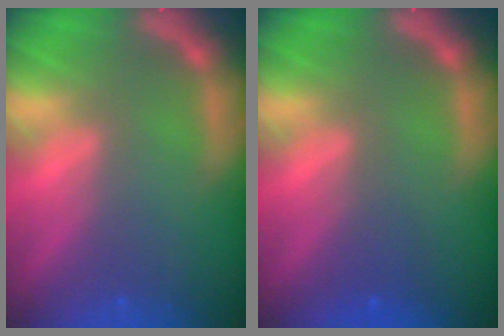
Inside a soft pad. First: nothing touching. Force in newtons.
{"total": 1.5}